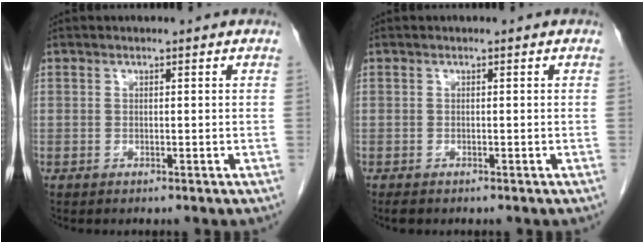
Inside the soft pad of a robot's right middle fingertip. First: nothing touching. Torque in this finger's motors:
{"motor_torque": [-0.01, -0.19, 0.00, 0.01]}